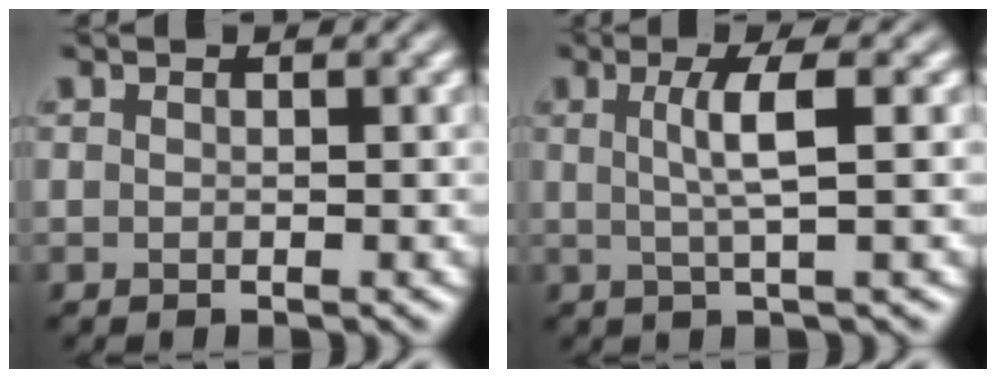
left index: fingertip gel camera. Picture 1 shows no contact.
{"total": 3.6, "force": [0.5, 0.7, 3.5], "torque": [-0.062, 0.001, 0.009]}